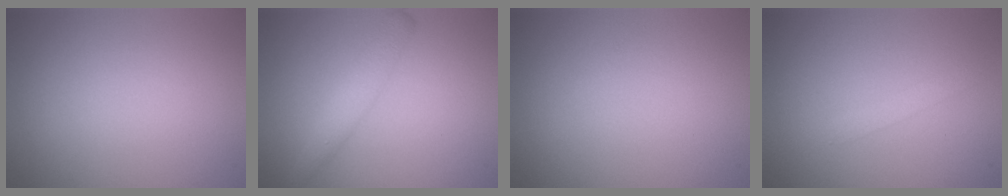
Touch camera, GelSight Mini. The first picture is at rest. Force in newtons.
{"total": 1.7, "press": 1.7, "slide": 0.1}
{"total": 0.0}
{"total": 0.9, "press": 0.9, "slide": 0.2}